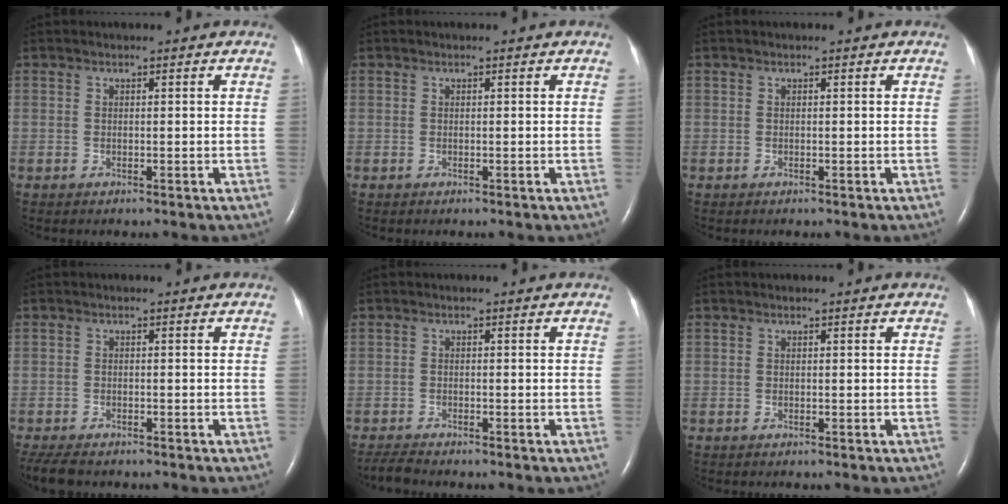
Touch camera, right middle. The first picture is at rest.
{"total": 0.0}
{"total": 0.0}
{"total": 5.9, "force": [-4.9, 2.0, 2.7], "torque": [-0.048, -0.012, -0.077]}
{"total": 2.2, "force": [-2.2, -0.1, 0.5], "torque": [-0.018, -0.012, -0.040]}
{"total": 0.0}